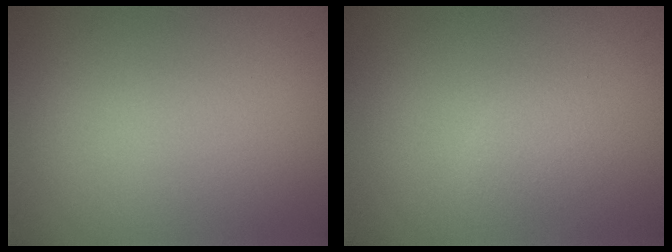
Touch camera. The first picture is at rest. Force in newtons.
{"total": 1.1, "press": 1.1, "slide": 0.1}